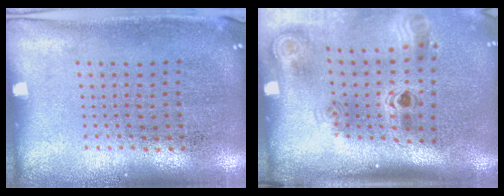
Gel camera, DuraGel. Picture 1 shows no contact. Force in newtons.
{"total": 2.1, "press": 1.4, "slide": 1.5}